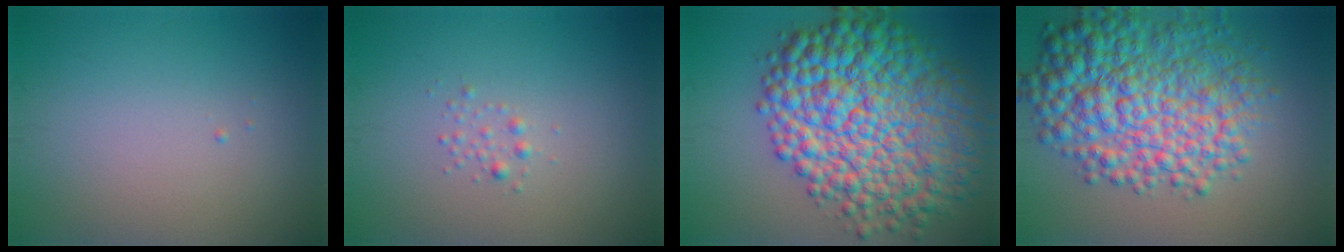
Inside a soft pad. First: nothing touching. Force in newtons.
{"total": 0.8, "press": 0.8, "slide": 0.0}
{"total": 14.3, "press": 14.3, "slide": 0.2}
{"total": 9.9, "press": 9.9, "slide": 0.1}